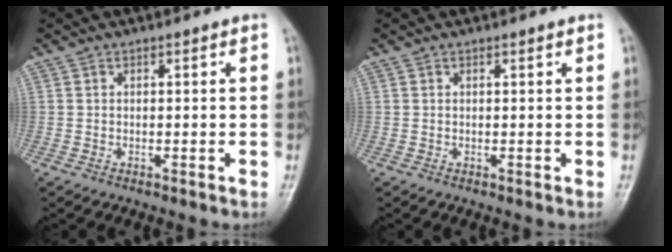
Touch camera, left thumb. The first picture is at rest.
{"total": 0.6, "force": [0.5, 0.1, 0.4], "torque": [-0.007, -0.001, 0.006]}